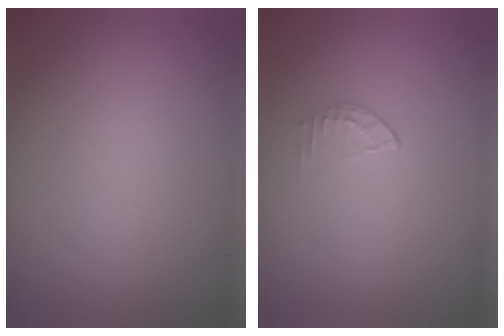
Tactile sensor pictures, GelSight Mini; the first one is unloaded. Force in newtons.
{"total": 0.8, "press": 0.6, "slide": 0.6}